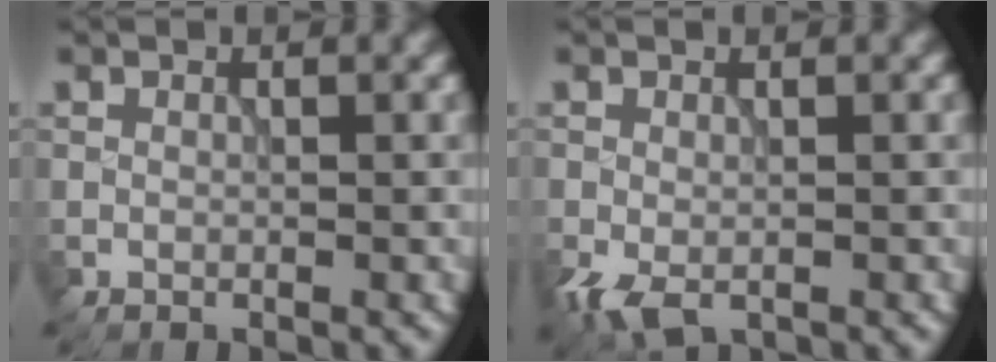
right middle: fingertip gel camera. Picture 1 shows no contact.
{"total": 2.4, "force": [-1.2, 1.2, 1.6], "torque": [-0.035, -0.010, -0.021]}